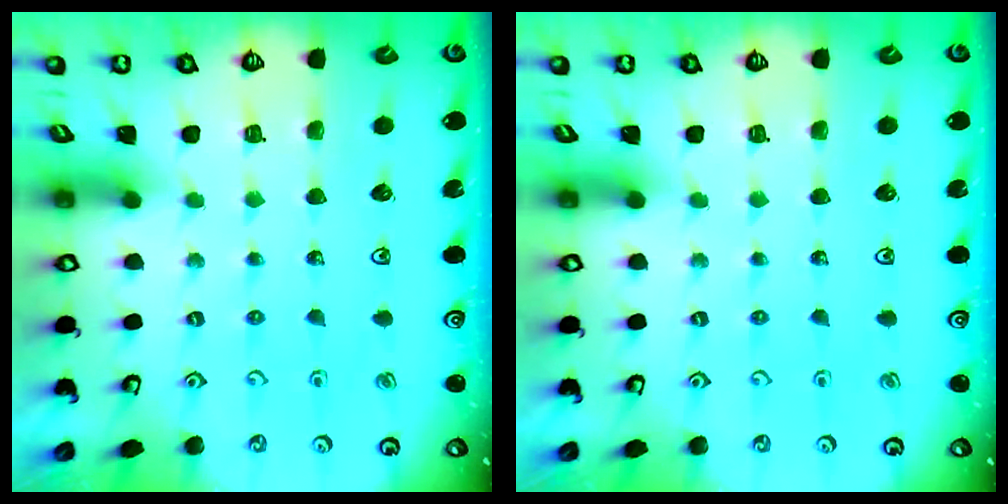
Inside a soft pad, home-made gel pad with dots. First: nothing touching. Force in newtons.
{"total": 0.0}